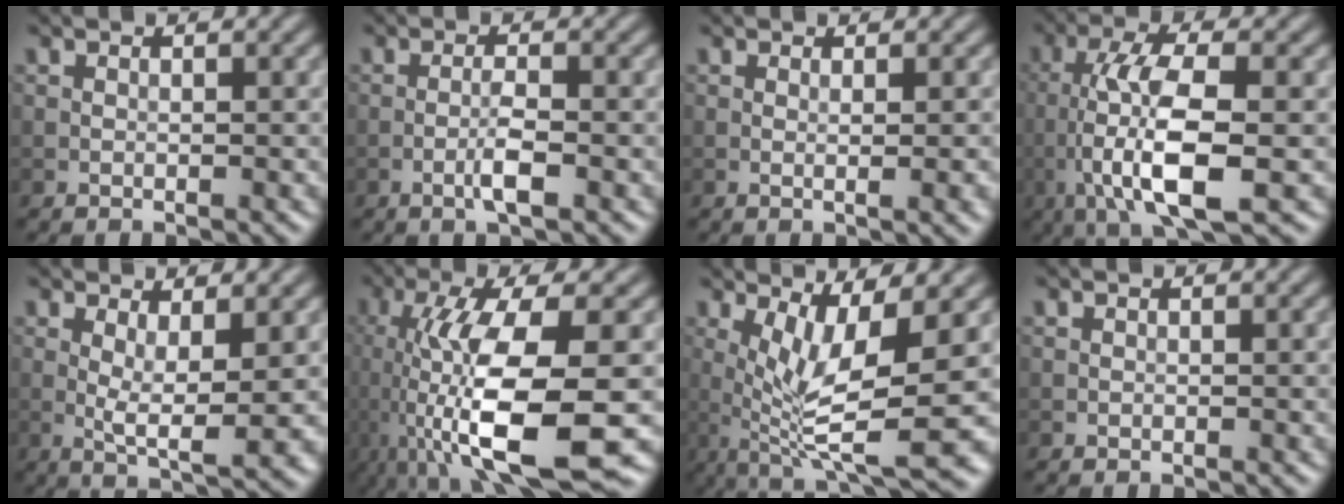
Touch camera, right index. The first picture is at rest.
{"total": 2.4, "force": [-0.9, 0.3, 2.2], "torque": [-0.041, 0.004, -0.019]}
{"total": 2.1, "force": [0.2, 0.5, 2.1], "torque": [-0.027, 0.001, 0.000]}
{"total": 9.0, "force": [-1.8, 2.6, 8.5], "torque": [-0.153, 0.004, -0.034]}
{"total": 5.1, "force": [0.7, 1.1, 5.0], "torque": [-0.087, -0.014, 0.016]}
{"total": 12.9, "force": [-2.3, 4.0, 12.1], "torque": [-0.222, -0.022, -0.036]}
{"total": 8.9, "force": [0.2, 2.5, 8.6], "torque": [-0.143, -0.014, 0.012]}
{"total": 0.0}